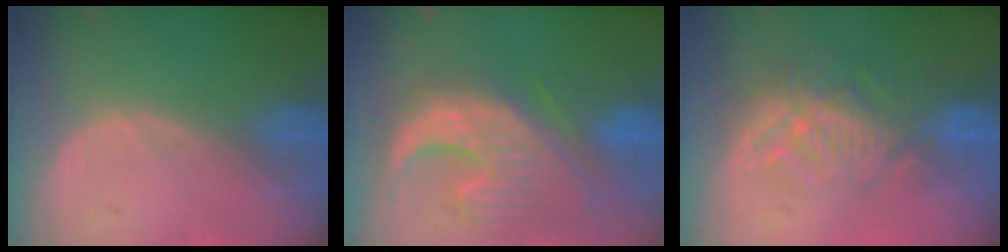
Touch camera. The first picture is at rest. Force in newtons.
{"total": 12.8, "press": 11.1, "slide": 6.2}
{"total": 9.3, "press": 8.1, "slide": 4.5}